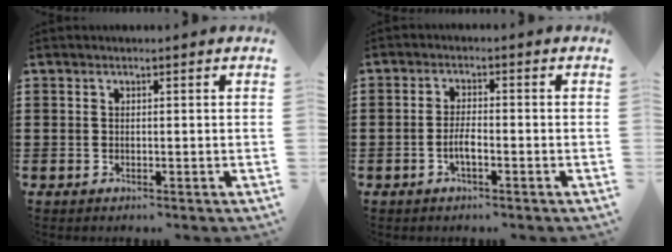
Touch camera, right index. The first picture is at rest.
{"total": 2.7, "force": [-1.1, 0.7, 2.4], "torque": [-0.051, 0.001, -0.023]}